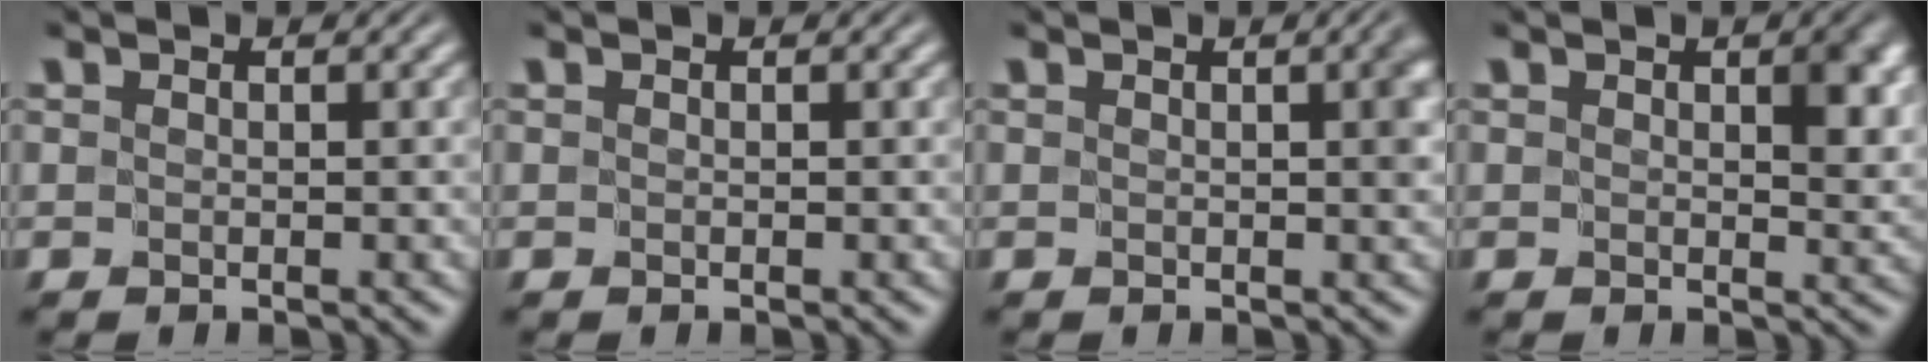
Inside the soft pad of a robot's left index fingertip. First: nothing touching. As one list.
[{"total": 0.0}, {"total": 1.5, "force": [0.3, 0.1, 1.5], "torque": [-0.014, 0.002, 0.004]}, {"total": 2.9, "force": [0.6, 1.5, 2.4], "torque": [-0.030, -0.005, 0.013]}]